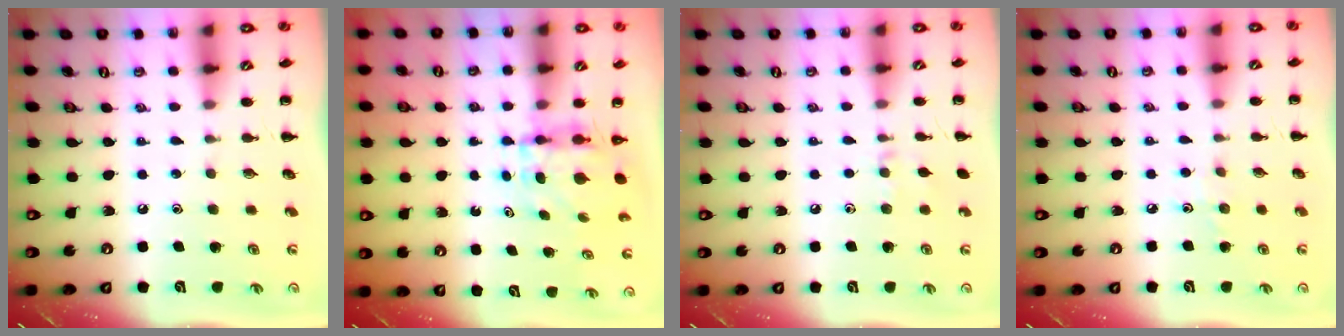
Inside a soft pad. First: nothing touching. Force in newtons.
{"total": 3.9, "press": 3.9, "slide": 0.3}
{"total": 5.9, "press": 5.6, "slide": 1.8}
{"total": 3.5, "press": 3.3, "slide": 1.3}